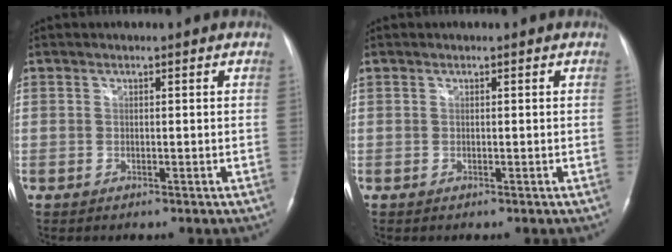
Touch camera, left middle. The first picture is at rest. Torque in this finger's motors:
{"motor_torque": [0.12, -0.10, 0.07, 0.04]}